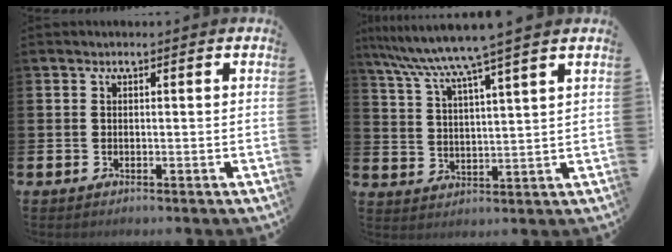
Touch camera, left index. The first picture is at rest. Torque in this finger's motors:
{"motor_torque": [0.20, -0.54, 0.79, 0.21]}